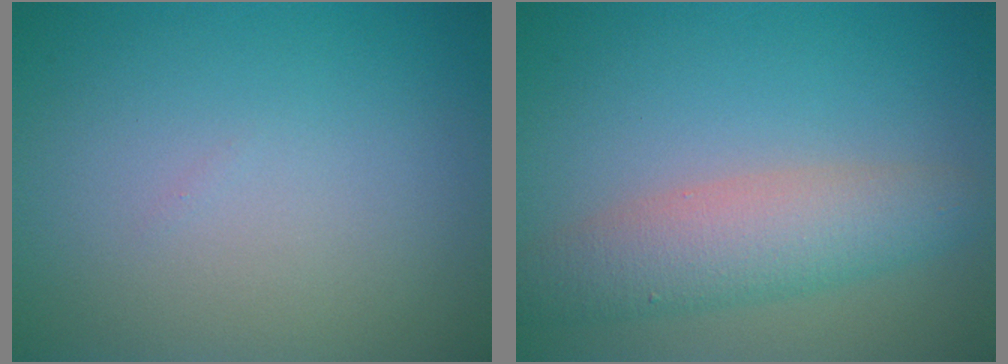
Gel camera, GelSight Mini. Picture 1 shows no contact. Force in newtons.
{"total": 4.9, "press": 4.9, "slide": 0.2}